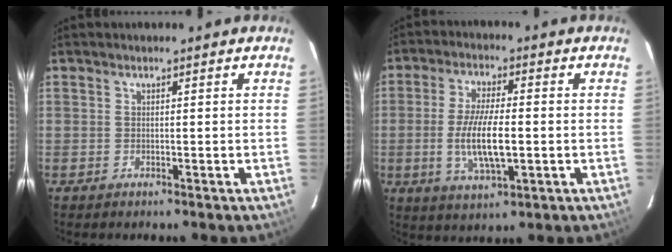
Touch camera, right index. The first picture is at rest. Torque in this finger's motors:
{"motor_torque": [0.85, -0.51, 0.56, 0.17]}